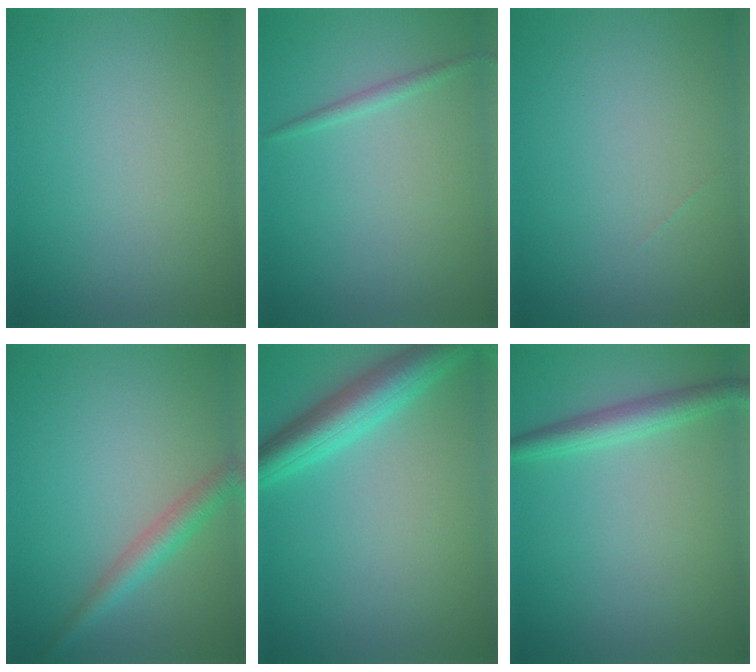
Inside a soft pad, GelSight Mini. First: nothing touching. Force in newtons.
{"total": 0.9, "press": 0.9, "slide": 0.0}
{"total": 0.0}
{"total": 2.7, "press": 2.7, "slide": 0.1}
{"total": 5.2, "press": 5.2, "slide": 0.3}
{"total": 2.5, "press": 2.5, "slide": 0.1}